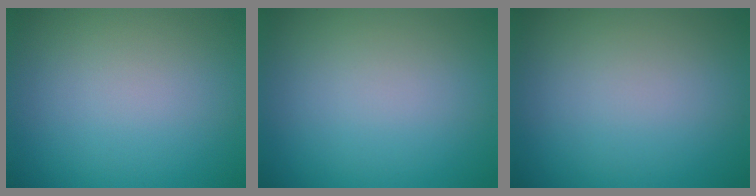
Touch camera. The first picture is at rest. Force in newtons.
{"total": 0.0}
{"total": 0.0}